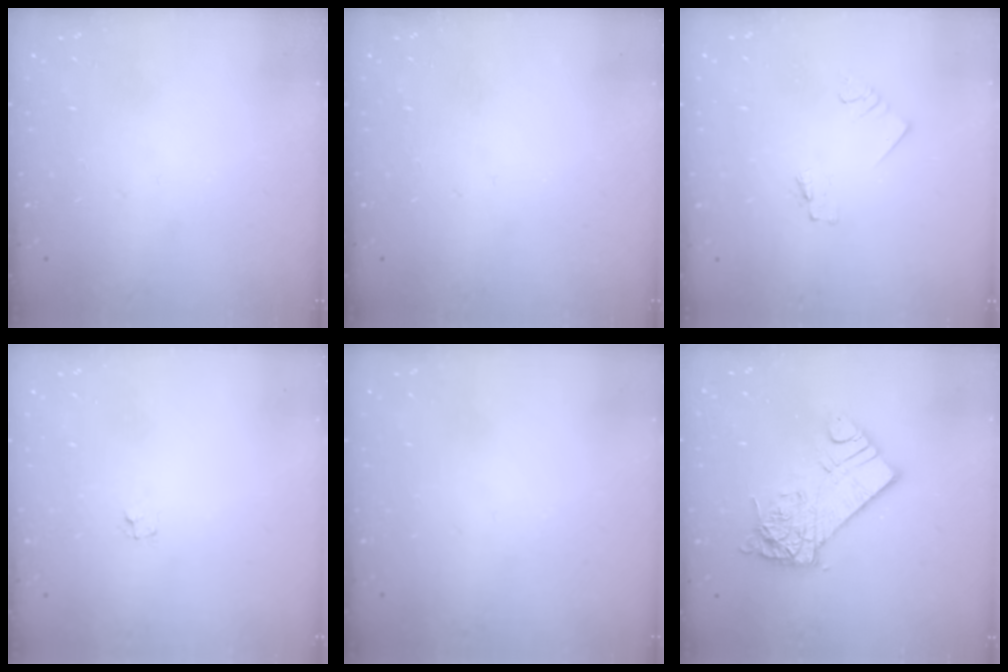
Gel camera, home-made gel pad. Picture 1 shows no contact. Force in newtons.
{"total": 0.0}
{"total": 1.2, "press": 1.2, "slide": 0.1}
{"total": 1.2, "press": 1.2, "slide": 0.1}
{"total": 0.0}
{"total": 11.5, "press": 11.4, "slide": 1.0}